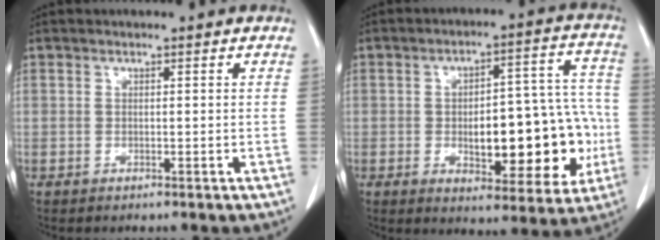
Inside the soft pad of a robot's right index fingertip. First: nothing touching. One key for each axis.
{"total": 17.7, "fx": -3.4, "fy": 6.9, "fz": 16.0, "tx": -0.193, "ty": 0.036, "tz": -0.030}